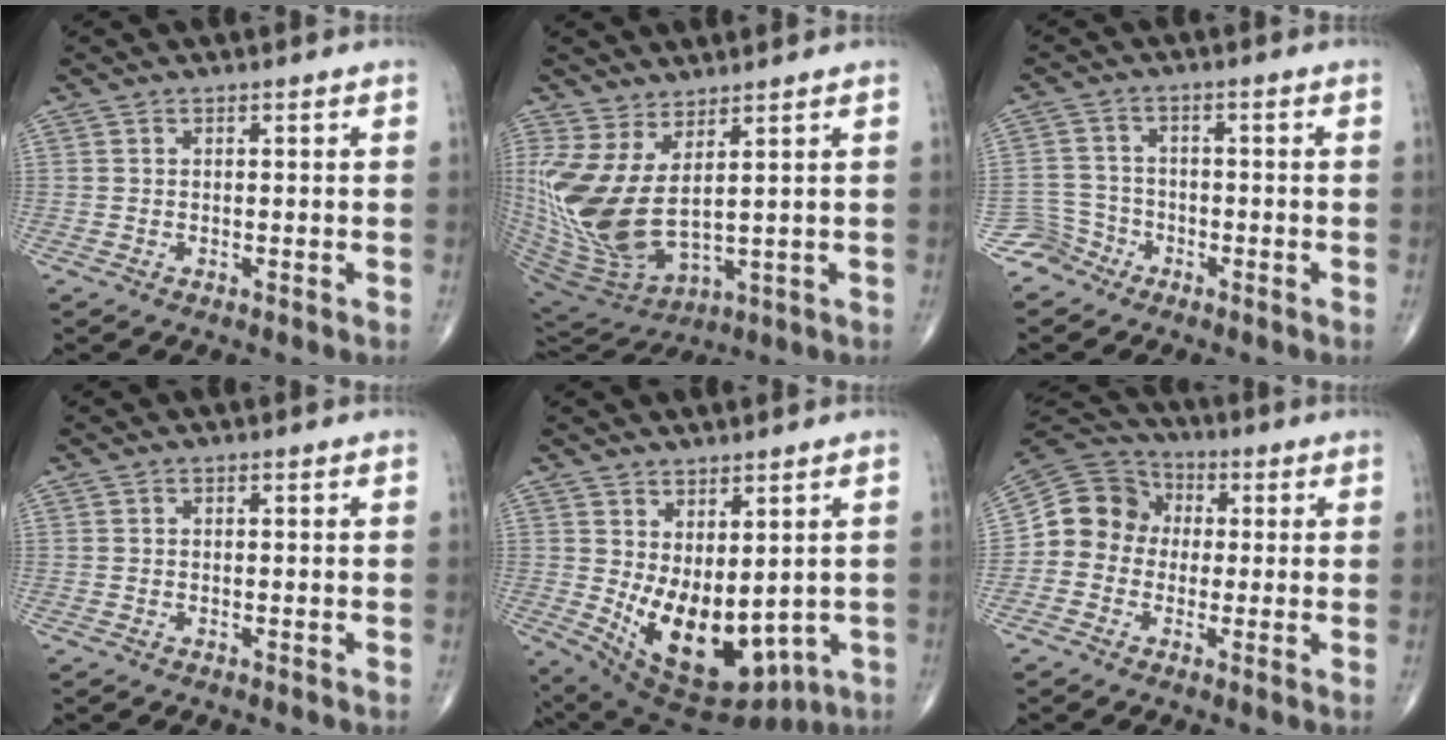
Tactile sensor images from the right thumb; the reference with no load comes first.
{"total": 14.9, "force": [3.5, 6.3, 13.0], "torque": [-0.292, -0.039, 0.092]}
{"total": 4.3, "force": [-3.2, 2.7, -1.1], "torque": [0.042, 0.026, -0.071]}
{"total": 0.0}
{"total": 15.2, "force": [-0.8, 8.4, 12.6], "torque": [-0.192, -0.022, 0.023]}
{"total": 10.4, "force": [-0.1, 9.5, 4.3], "torque": [-0.055, 0.034, -0.016]}